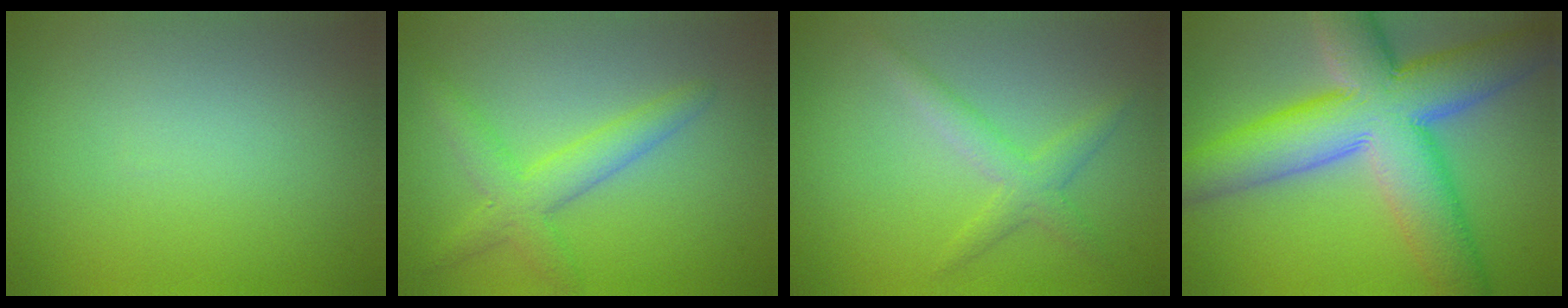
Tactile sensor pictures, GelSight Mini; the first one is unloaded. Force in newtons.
{"total": 3.5, "press": 3.5, "slide": 0.2}
{"total": 2.4, "press": 2.4, "slide": 0.2}
{"total": 12.6, "press": 12.6, "slide": 0.5}